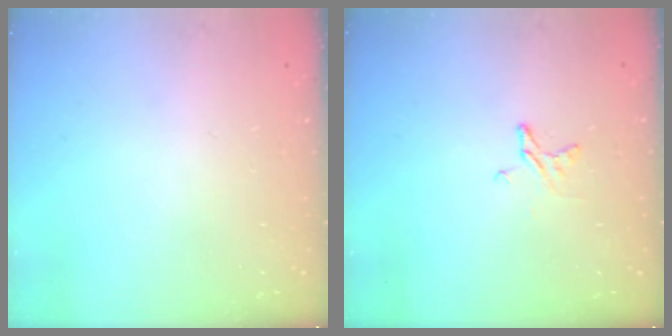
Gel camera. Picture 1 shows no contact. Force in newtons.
{"total": 3.9, "press": 3.9, "slide": 0.4}